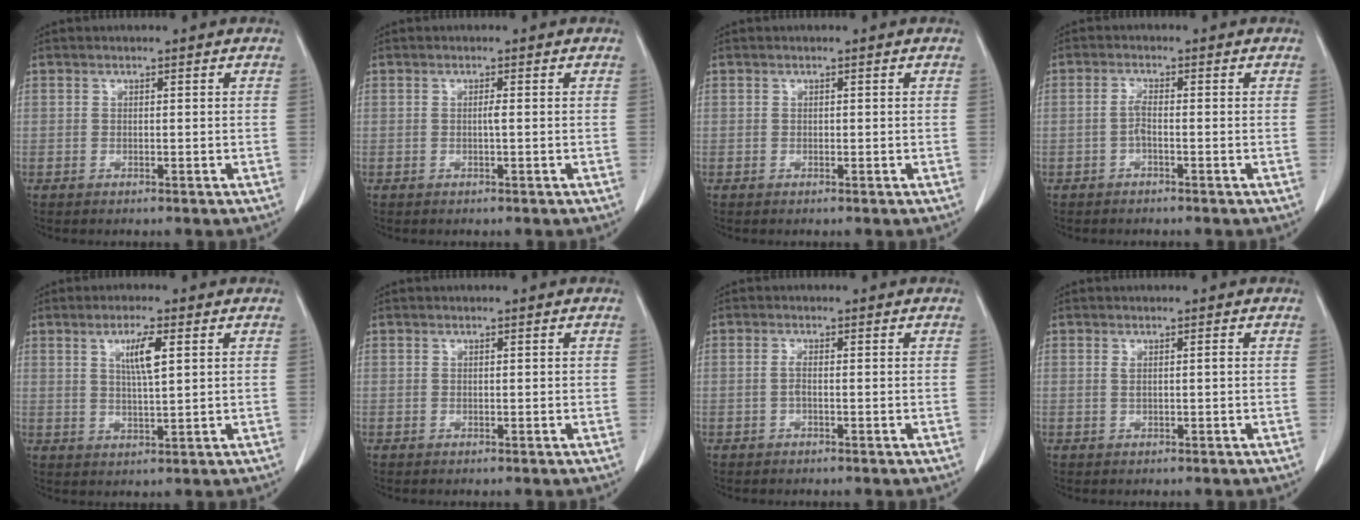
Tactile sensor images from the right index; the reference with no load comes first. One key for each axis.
{"total": 0.7, "fx": -0.1, "fy": -0.1, "fz": 0.7, "tx": -0.011, "ty": 0.000, "tz": -0.003}
{"total": 0.0}
{"total": 1.7, "fx": -0.6, "fy": 0.2, "fz": 1.6, "tx": -0.029, "ty": 0.004, "tz": -0.014}
{"total": 4.9, "fx": 1.8, "fy": 0.4, "fz": 4.6, "tx": -0.083, "ty": -0.002, "tz": 0.033}
{"total": 0.0}
{"total": 1.0, "fx": -0.2, "fy": 0.1, "fz": 1.0, "tx": -0.017, "ty": 0.004, "tz": -0.006}
{"total": 1.0, "fx": 0.2, "fy": 0.1, "fz": 1.0, "tx": -0.021, "ty": 0.005, "tz": 0.008}